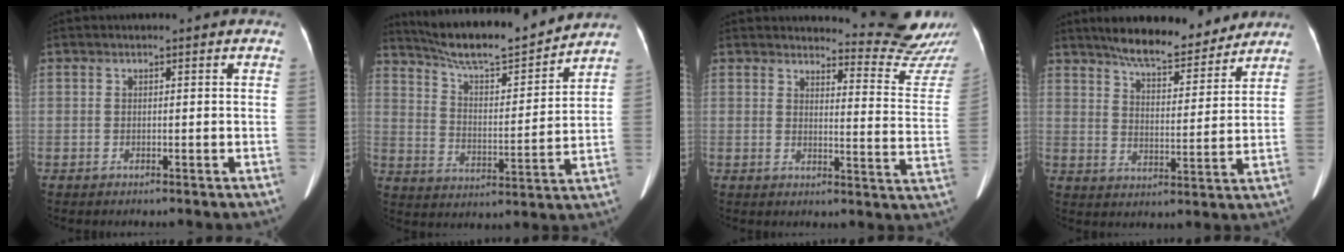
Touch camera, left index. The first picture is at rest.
{"total": 15.8, "force": [14.7, 1.1, 5.8], "torque": [-0.105, -0.001, 0.234]}
{"total": 12.1, "force": [12.1, -0.6, 0.8], "torque": [-0.001, -0.109, 0.126]}
{"total": 12.3, "force": [10.9, 2.7, 5.1], "torque": [-0.073, 0.005, 0.163]}